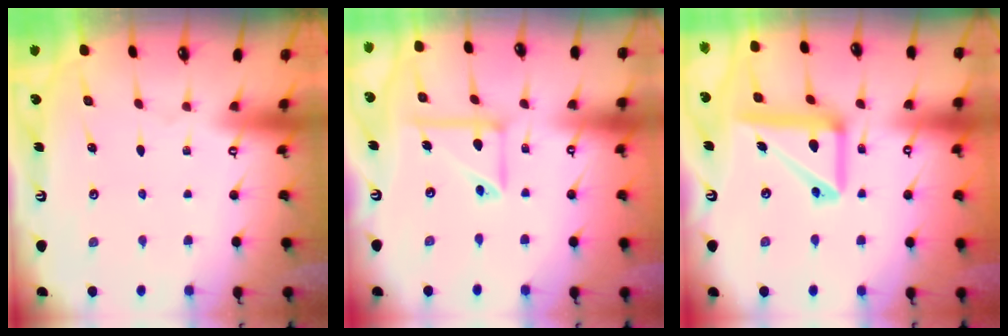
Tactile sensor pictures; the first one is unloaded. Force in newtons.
{"total": 11.2, "press": 11.1, "slide": 1.6}
{"total": 14.4, "press": 14.2, "slide": 2.3}